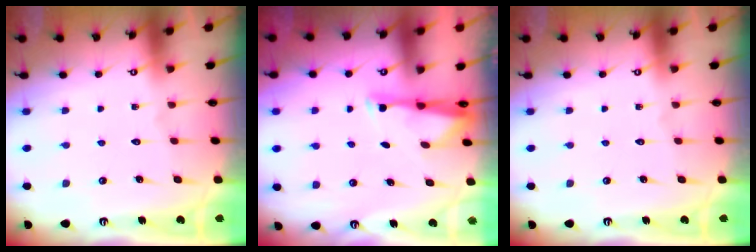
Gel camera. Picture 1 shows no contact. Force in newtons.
{"total": 2.9, "press": 2.9, "slide": 0.6}
{"total": 0.0}